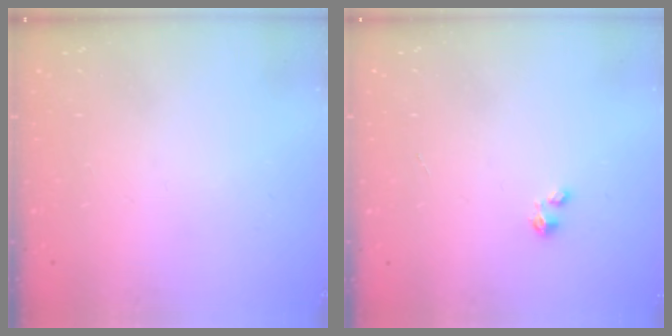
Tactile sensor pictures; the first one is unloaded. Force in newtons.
{"total": 0.5, "press": 0.5, "slide": 0.2}